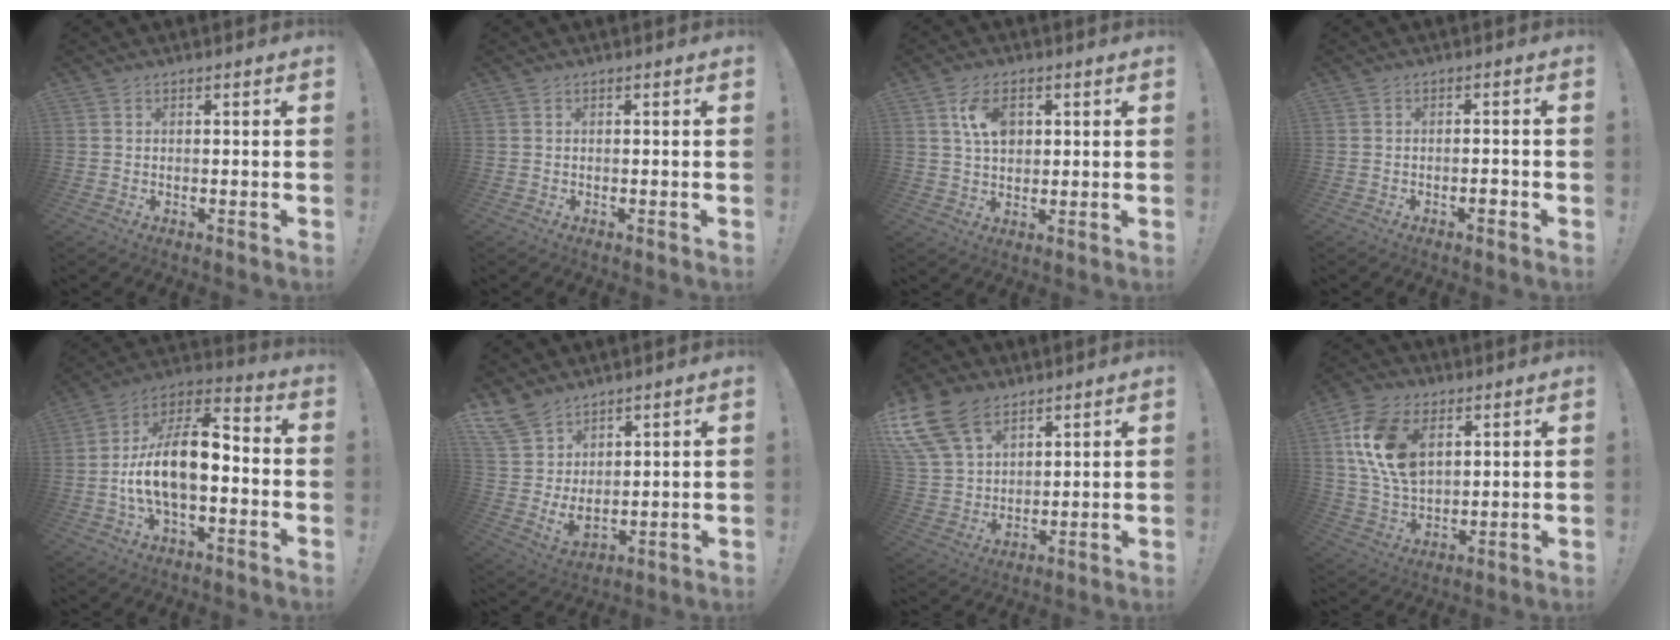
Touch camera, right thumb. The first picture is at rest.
{"total": 0.0}
{"total": 8.3, "force": [2.9, 5.3, 5.6], "torque": [-0.084, -0.001, 0.054]}
{"total": 1.8, "force": [-1.2, 0.5, 1.3], "torque": [-0.008, 0.003, -0.022]}
{"total": 15.6, "force": [-2.6, 7.4, 13.5], "torque": [-0.244, 0.012, -0.039]}
{"total": 9.1, "force": [6.6, 5.1, 3.6], "torque": [-0.085, -0.057, 0.133]}
{"total": 16.7, "force": [9.9, 10.2, 8.7], "torque": [-0.176, -0.056, 0.189]}
{"total": 16.5, "force": [6.2, 10.6, 11.0], "torque": [-0.204, -0.015, 0.119]}